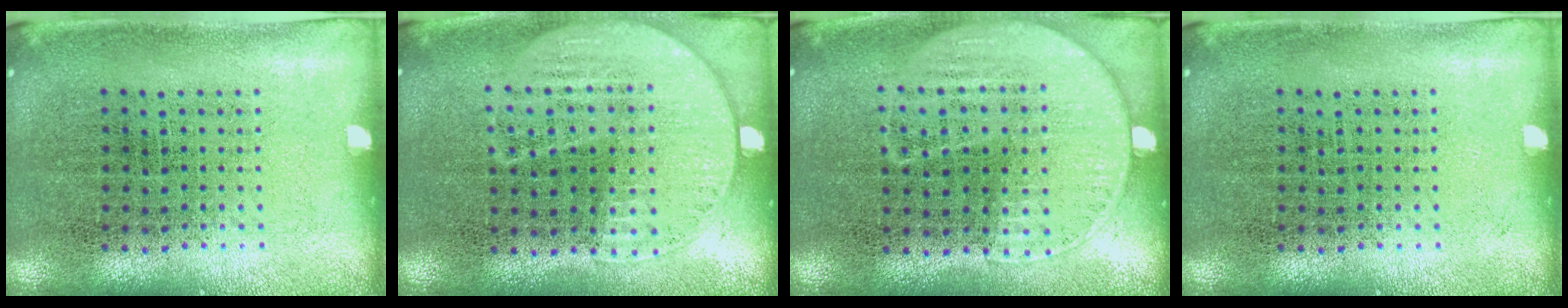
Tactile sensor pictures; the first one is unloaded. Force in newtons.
{"total": 1.2, "press": 1.0, "slide": 0.6}
{"total": 1.2, "press": 1.0, "slide": 0.6}
{"total": 0.0}